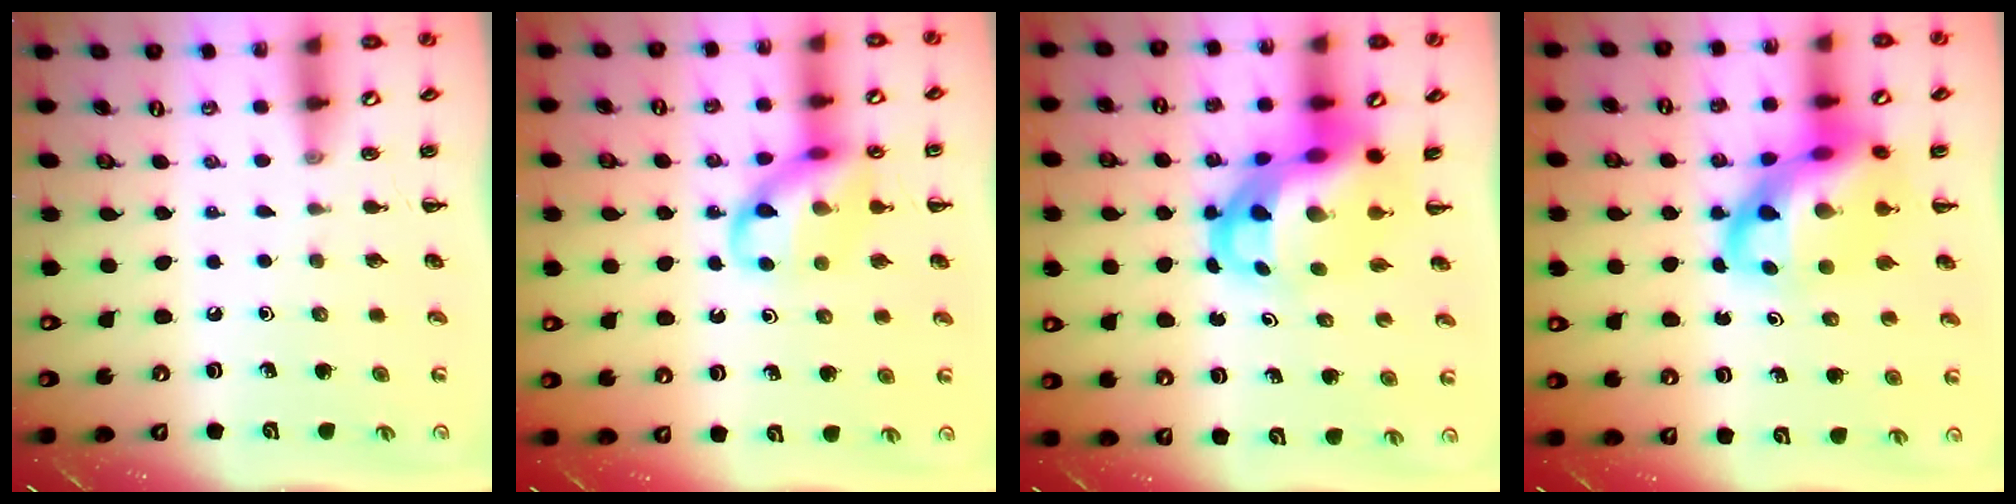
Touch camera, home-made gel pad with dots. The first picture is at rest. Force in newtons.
{"total": 12.4, "press": 12.2, "slide": 2.0}
{"total": 10.7, "press": 10.4, "slide": 2.5}
{"total": 15.2, "press": 14.7, "slide": 3.8}